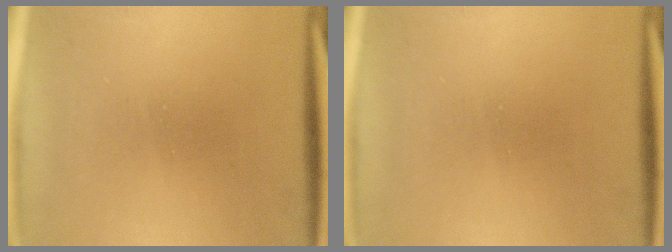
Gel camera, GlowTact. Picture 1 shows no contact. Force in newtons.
{"total": 0.0}